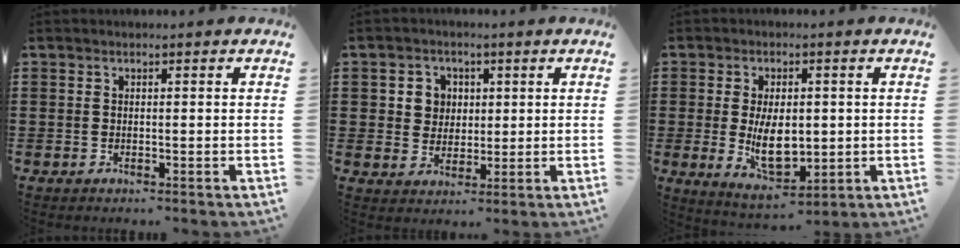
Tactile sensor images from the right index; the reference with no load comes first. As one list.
[{"total": 4.0, "force": [1.0, 3.8, 1.0], "torque": [-0.036, 0.013, 0.016]}, {"total": 8.1, "force": [-0.3, 4.1, 7.0], "torque": [-0.131, -0.003, -0.009]}]